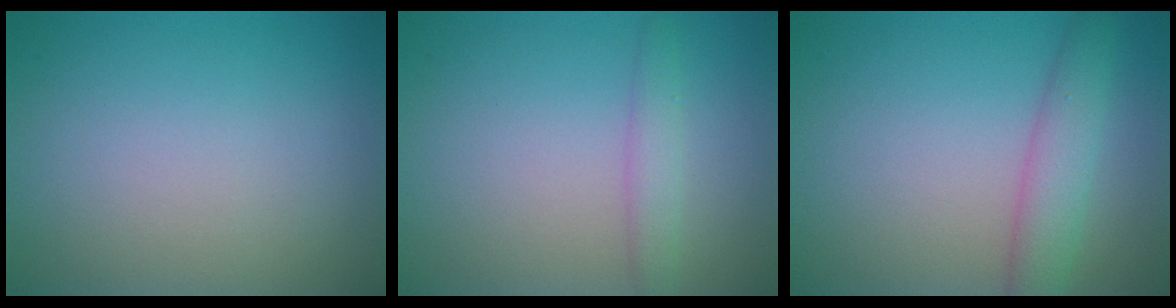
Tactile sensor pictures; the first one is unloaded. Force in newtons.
{"total": 1.9, "press": 1.9, "slide": 0.1}
{"total": 3.5, "press": 3.5, "slide": 0.1}